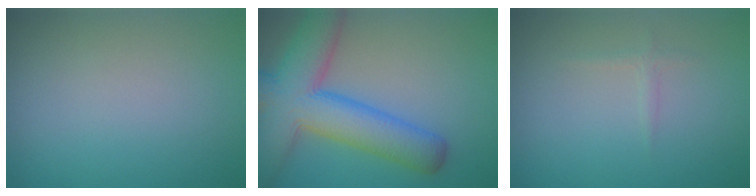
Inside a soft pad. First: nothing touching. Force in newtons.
{"total": 9.9, "press": 9.9, "slide": 0.4}
{"total": 0.7, "press": 0.7, "slide": 0.1}